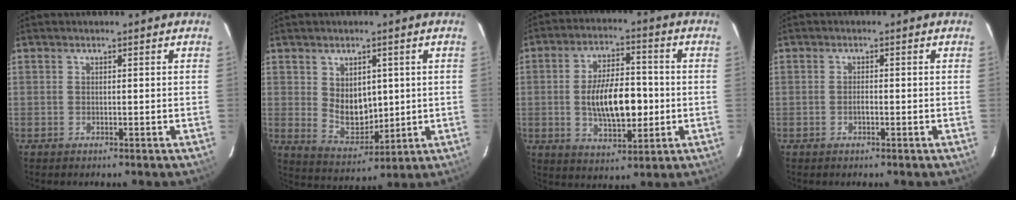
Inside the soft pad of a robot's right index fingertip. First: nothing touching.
{"total": 8.1, "force": [1.5, 5.8, 5.4], "torque": [-0.091, -0.010, 0.049]}
{"total": 12.9, "force": [-1.4, 5.9, 11.4], "torque": [-0.205, 0.005, -0.014]}
{"total": 1.1, "force": [-0.4, 0.5, 0.8], "torque": [-0.015, 0.000, -0.008]}